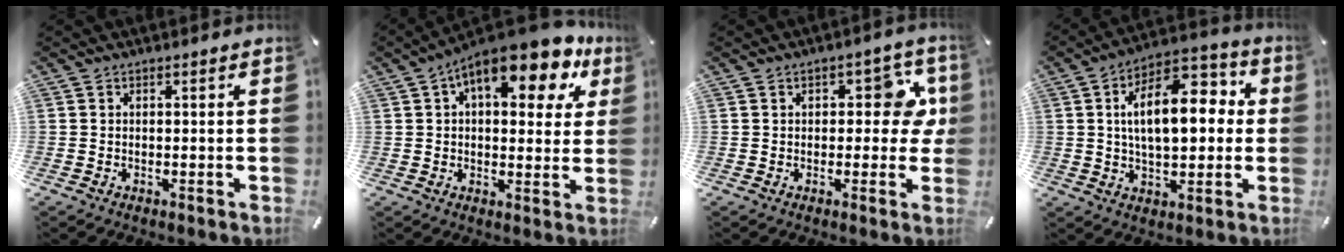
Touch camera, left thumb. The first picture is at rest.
{"total": 14.8, "force": [7.9, 6.4, 10.7], "torque": [-0.158, -0.035, 0.129]}
{"total": 9.0, "force": [1.8, 5.1, 7.2], "torque": [-0.089, -0.001, 0.025]}
{"total": 16.6, "force": [2.7, 9.1, 13.7], "torque": [-0.217, 0.001, 0.040]}